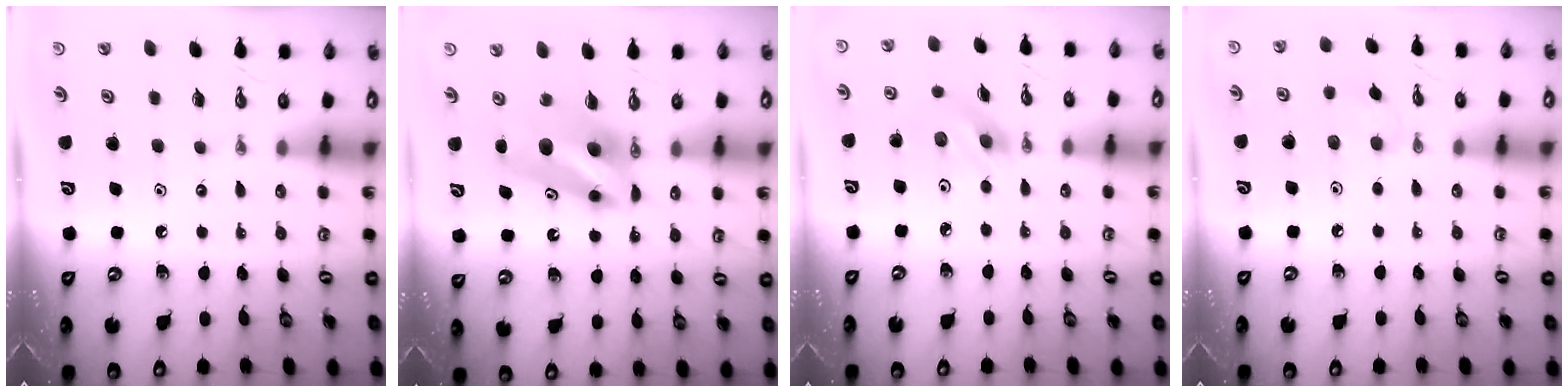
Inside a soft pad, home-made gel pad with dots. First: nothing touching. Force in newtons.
{"total": 8.3, "press": 7.5, "slide": 3.7}
{"total": 4.6, "press": 4.5, "slide": 0.9}
{"total": 6.2, "press": 6.1, "slide": 0.9}